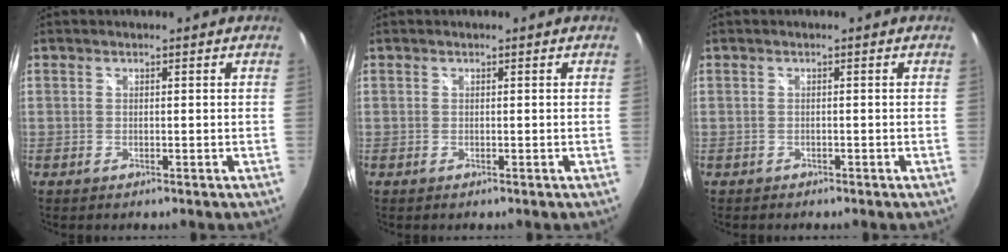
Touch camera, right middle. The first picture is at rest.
{"total": 0.0}
{"total": 0.9, "force": [-0.8, 0.4, 0.1], "torque": [-0.008, 0.001, -0.010]}